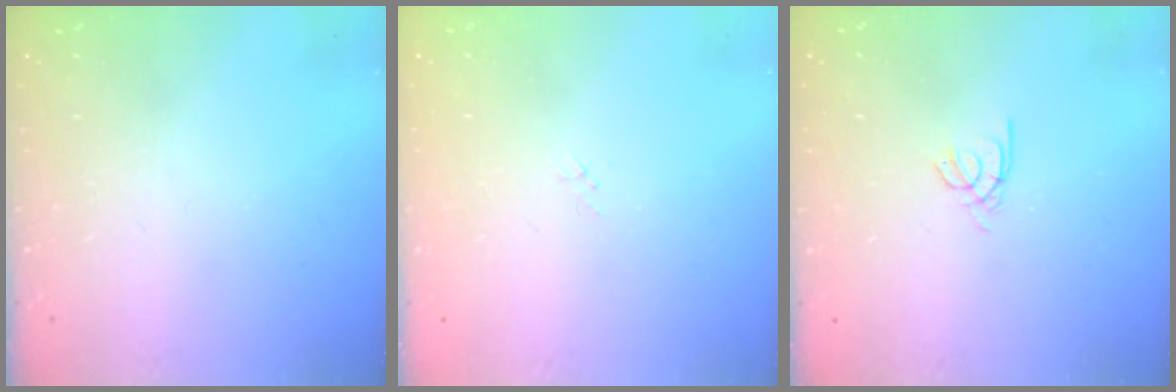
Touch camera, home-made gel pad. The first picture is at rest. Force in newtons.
{"total": 1.7, "press": 1.6, "slide": 0.2}
{"total": 2.2, "press": 2.2, "slide": 0.2}